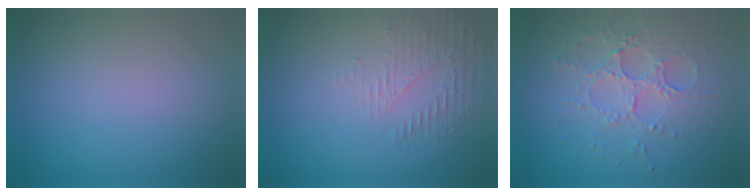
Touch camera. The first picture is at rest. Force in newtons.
{"total": 1.7, "press": 0.8, "slide": 1.5}
{"total": 3.9, "press": 3.7, "slide": 1.3}